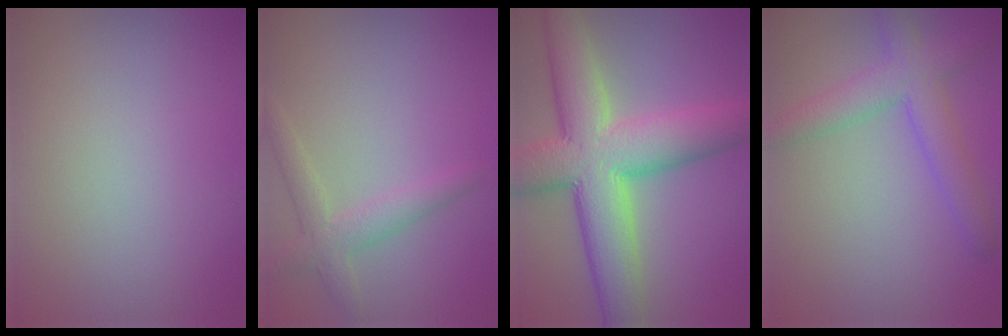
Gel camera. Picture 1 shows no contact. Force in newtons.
{"total": 2.8, "press": 2.8, "slide": 0.2}
{"total": 11.3, "press": 11.3, "slide": 0.5}
{"total": 4.5, "press": 4.5, "slide": 0.1}